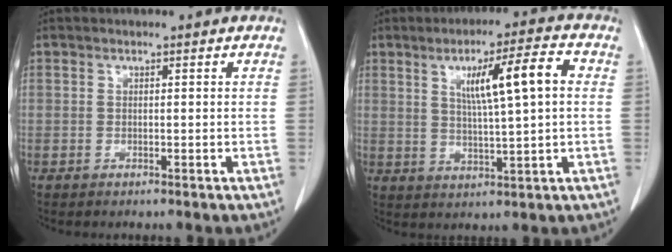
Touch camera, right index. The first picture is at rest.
{"total": 9.7, "force": [2.4, 0.6, 9.4], "torque": [-0.155, 0.010, 0.040]}